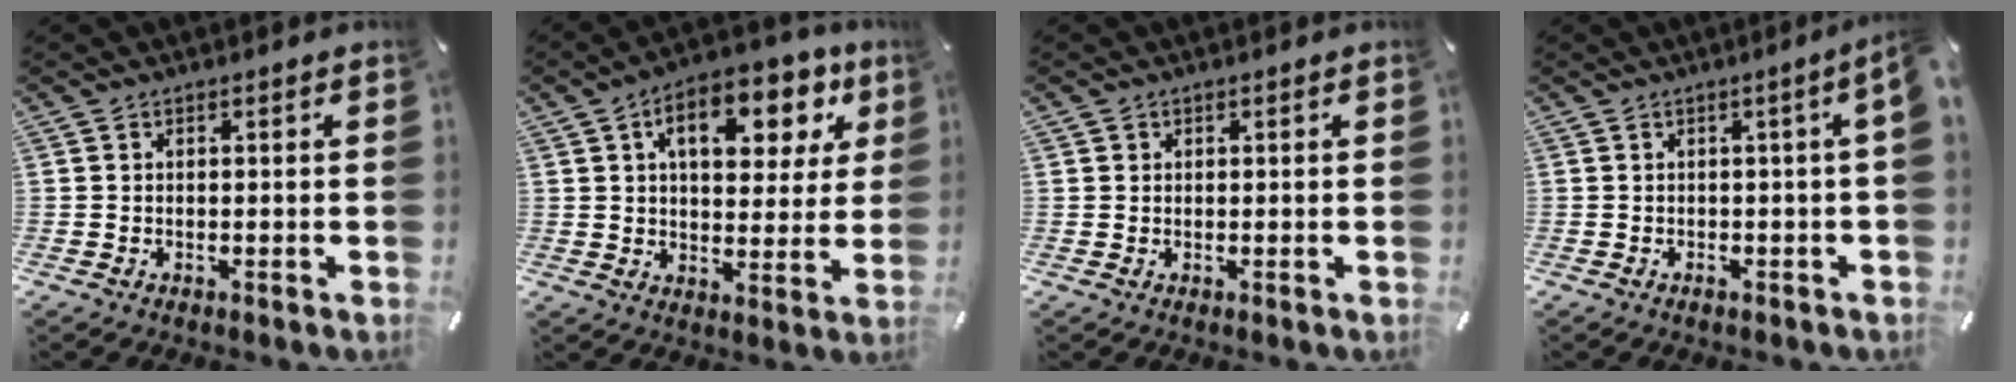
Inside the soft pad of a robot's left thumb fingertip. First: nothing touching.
{"total": 14.5, "force": [6.3, 8.3, 10.0], "torque": [-0.134, -0.022, 0.102]}
{"total": 0.7, "force": [0.3, 0.7, -0.1], "torque": [0.011, 0.001, 0.003]}
{"total": 3.6, "force": [-0.2, 0.0, 3.6], "torque": [-0.060, -0.005, -0.003]}